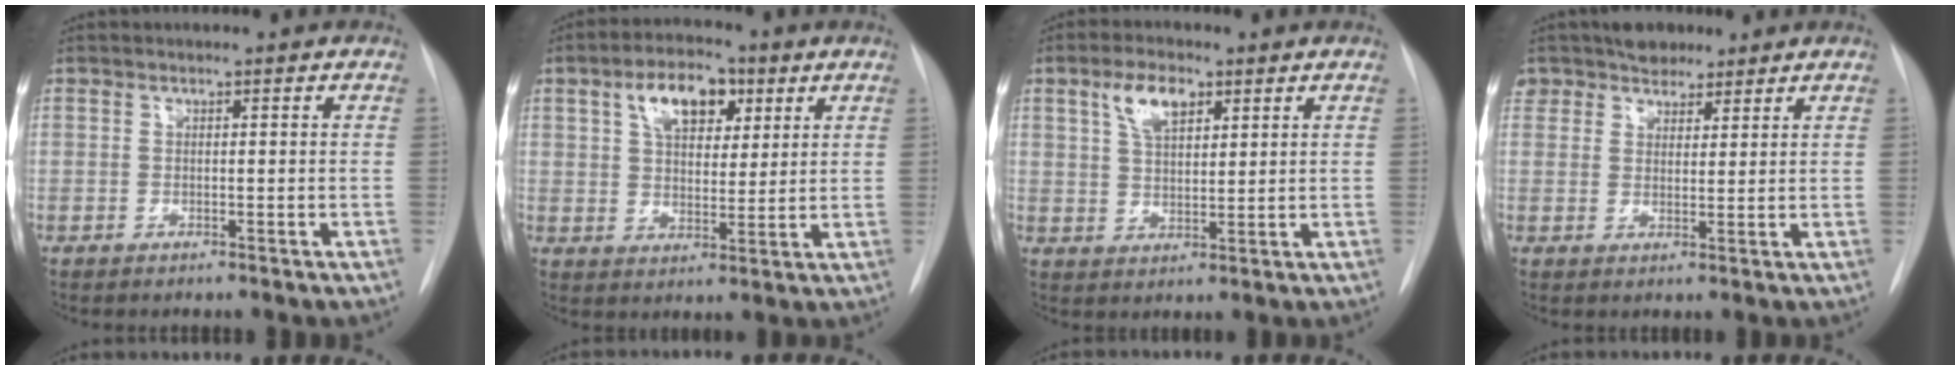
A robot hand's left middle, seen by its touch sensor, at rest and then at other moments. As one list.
[{"total": 8.9, "force": [4.0, 4.7, 6.4], "torque": [-0.110, 0.020, 0.068]}, {"total": 6.0, "force": [3.1, 2.8, 4.3], "torque": [-0.088, 0.009, 0.060]}, {"total": 5.9, "force": [4.4, 3.5, 1.8], "torque": [-0.034, 0.014, 0.081]}]